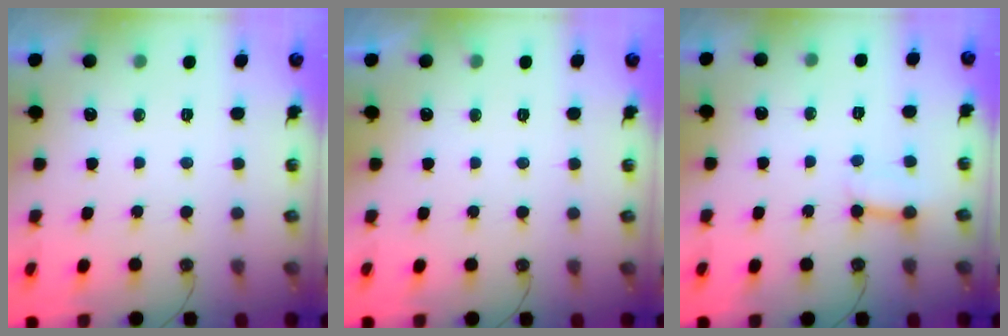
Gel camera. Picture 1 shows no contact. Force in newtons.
{"total": 2.9, "press": 2.9, "slide": 0.2}
{"total": 3.6, "press": 3.6, "slide": 0.4}